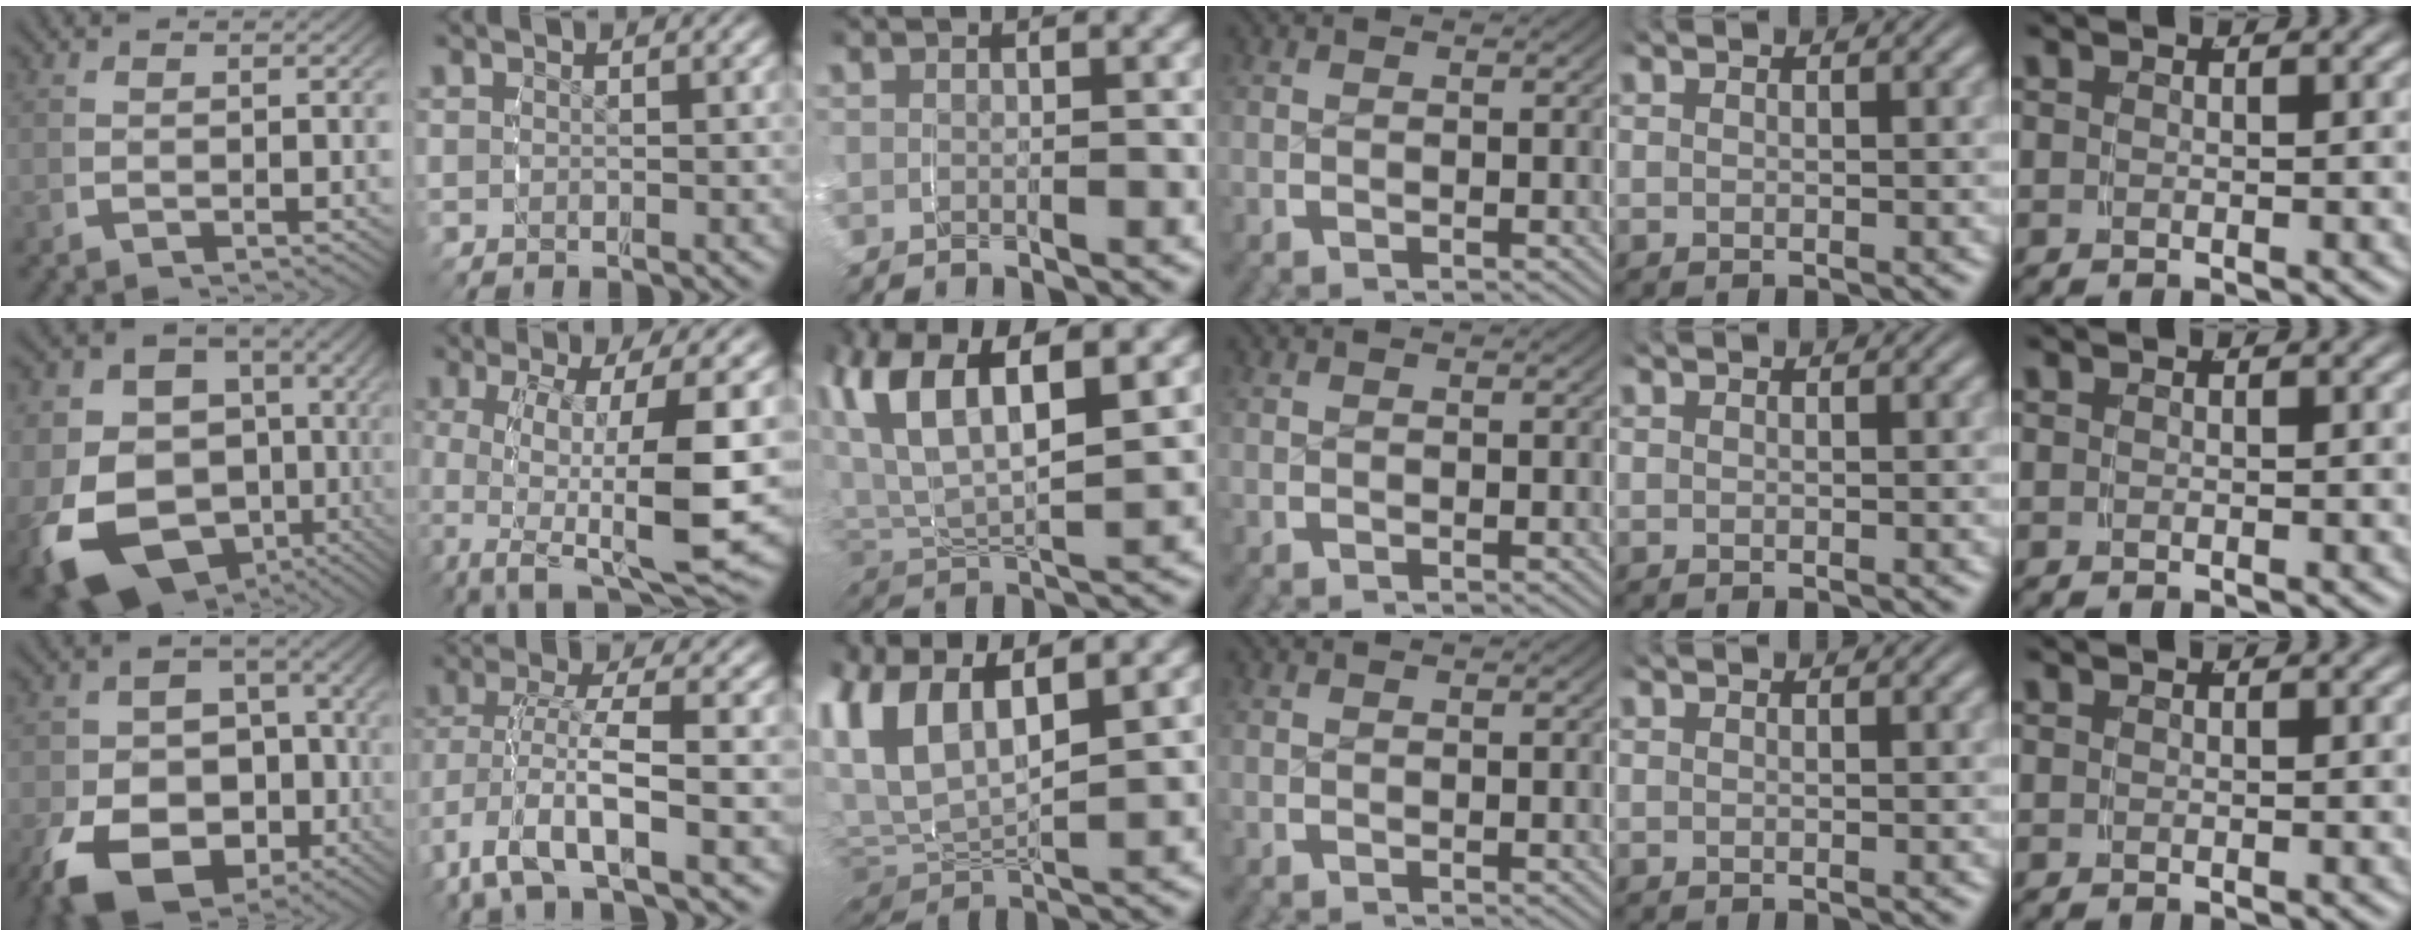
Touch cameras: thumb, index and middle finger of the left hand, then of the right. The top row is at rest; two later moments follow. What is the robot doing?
{"motion": "grasp_and_lifting", "object": "shorts"}